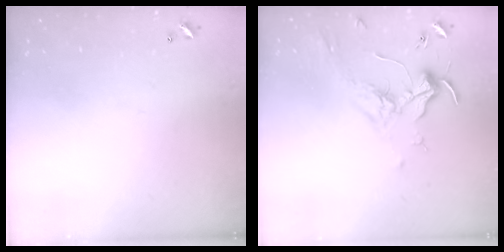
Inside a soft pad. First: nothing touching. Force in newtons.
{"total": 1.9, "press": 1.7, "slide": 0.8}